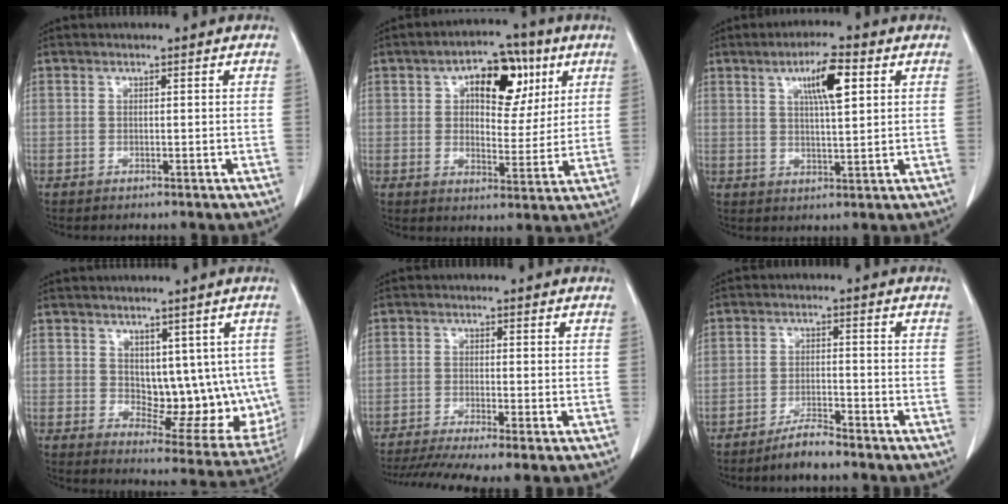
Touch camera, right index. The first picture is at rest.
{"total": 11.1, "force": [4.5, 5.8, 8.4], "torque": [-0.116, 0.025, 0.069]}
{"total": 7.1, "force": [2.9, 1.1, 6.4], "torque": [-0.112, 0.005, 0.048]}
{"total": 11.8, "force": [2.2, 6.6, 9.6], "torque": [-0.109, -0.004, 0.049]}
{"total": 9.8, "force": [-7.6, 0.2, 6.1], "torque": [-0.101, -0.012, -0.124]}
{"total": 4.0, "force": [-3.5, 0.4, 1.9], "torque": [-0.036, -0.005, -0.066]}